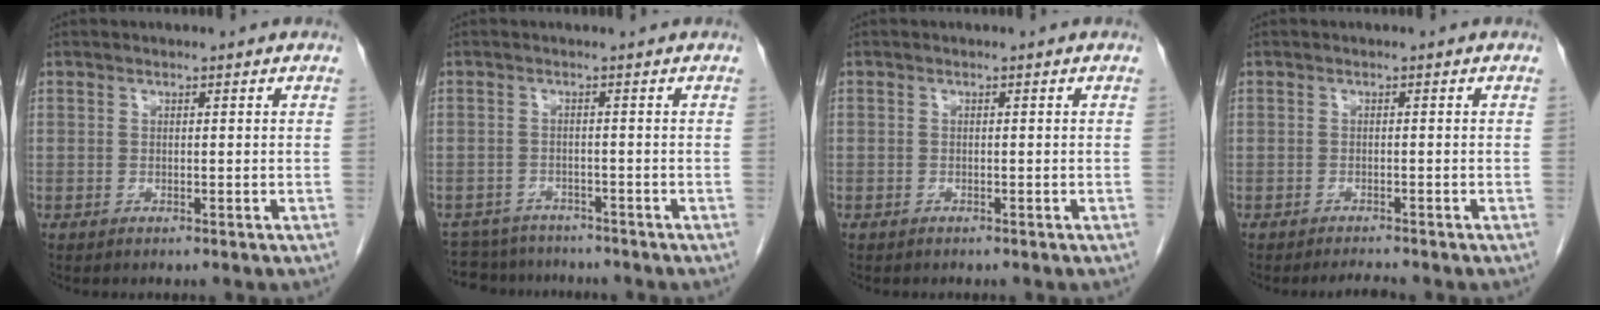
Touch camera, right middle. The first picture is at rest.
{"total": 7.6, "force": [-7.0, 2.9, 0.8], "torque": [-0.014, 0.007, -0.091]}
{"total": 0.5, "force": [-0.3, 0.4, 0.0], "torque": [-0.008, 0.004, -0.007]}
{"total": 1.7, "force": [-1.6, -0.2, 0.4], "torque": [-0.010, -0.008, -0.023]}